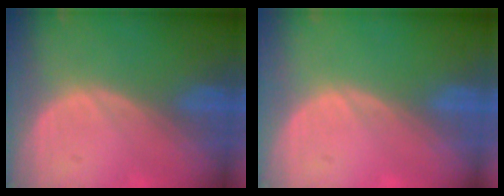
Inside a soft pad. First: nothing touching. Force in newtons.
{"total": 0.0}